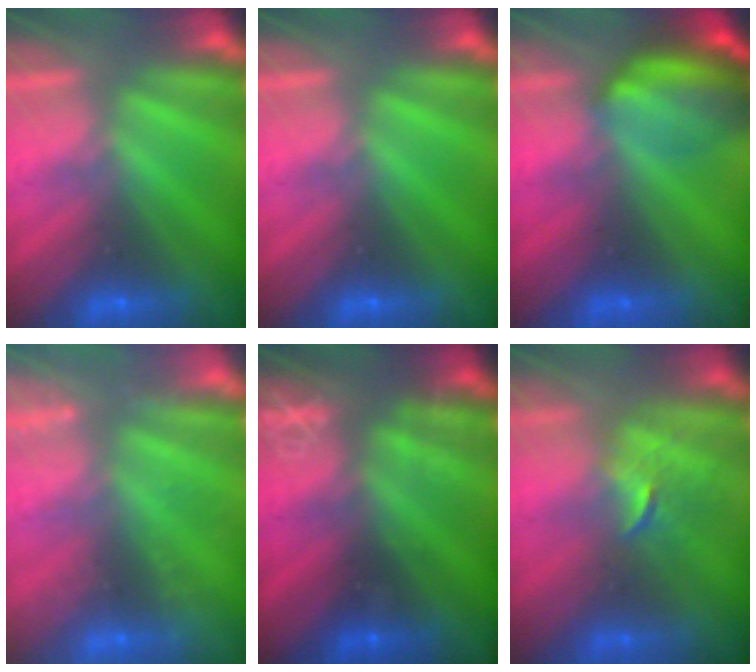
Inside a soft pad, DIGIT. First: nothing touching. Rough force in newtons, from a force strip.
{"total": 0.0}
{"total": 7.5}
{"total": 2.4}
{"total": 3.0}
{"total": 2.5}